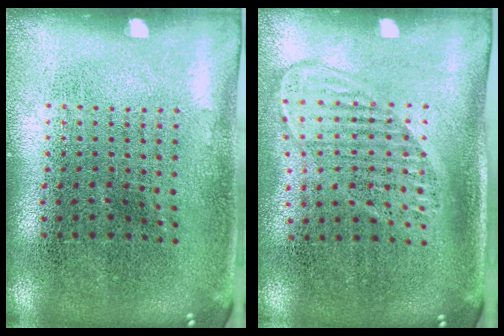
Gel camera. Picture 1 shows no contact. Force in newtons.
{"total": 1.5, "press": 1.2, "slide": 0.8}